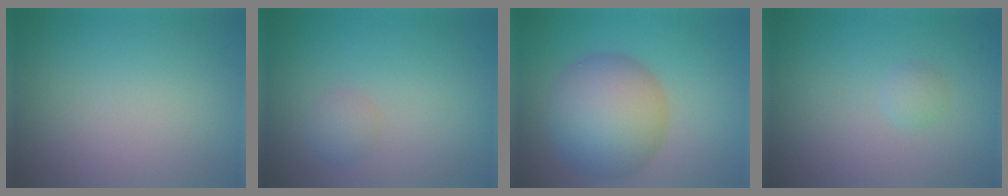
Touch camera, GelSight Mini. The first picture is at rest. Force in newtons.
{"total": 1.3, "press": 1.3, "slide": 0.1}
{"total": 8.4, "press": 8.4, "slide": 0.5}
{"total": 0.9, "press": 0.9, "slide": 0.0}